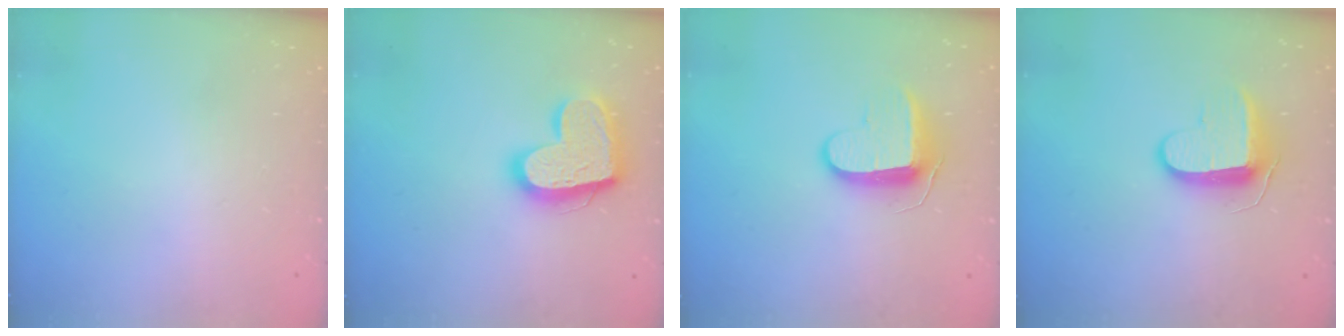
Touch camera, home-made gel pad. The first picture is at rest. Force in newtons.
{"total": 17.5, "press": 17.4, "slide": 1.6}
{"total": 10.5, "press": 10.4, "slide": 1.2}
{"total": 10.5, "press": 10.4, "slide": 1.2}